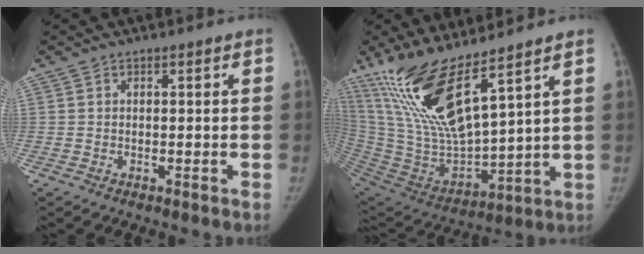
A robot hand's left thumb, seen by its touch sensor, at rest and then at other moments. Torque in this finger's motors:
{"motor_torque": [1.00, 0.91, 1.26, -1.51, 0.64]}